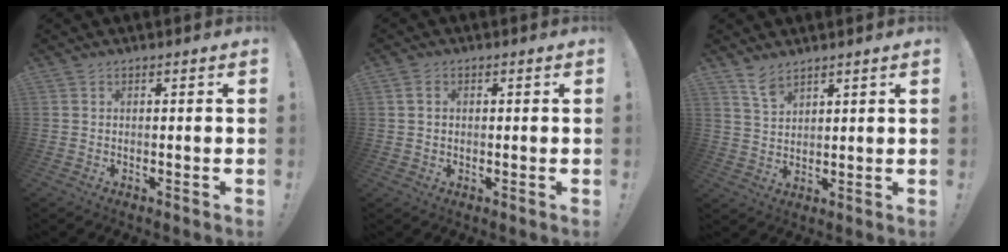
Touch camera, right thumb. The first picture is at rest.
{"total": 2.8, "force": [0.8, 1.9, 1.8], "torque": [-0.039, 0.008, 0.016]}
{"total": 6.1, "force": [4.9, 2.8, 2.6], "torque": [-0.043, -0.029, 0.090]}